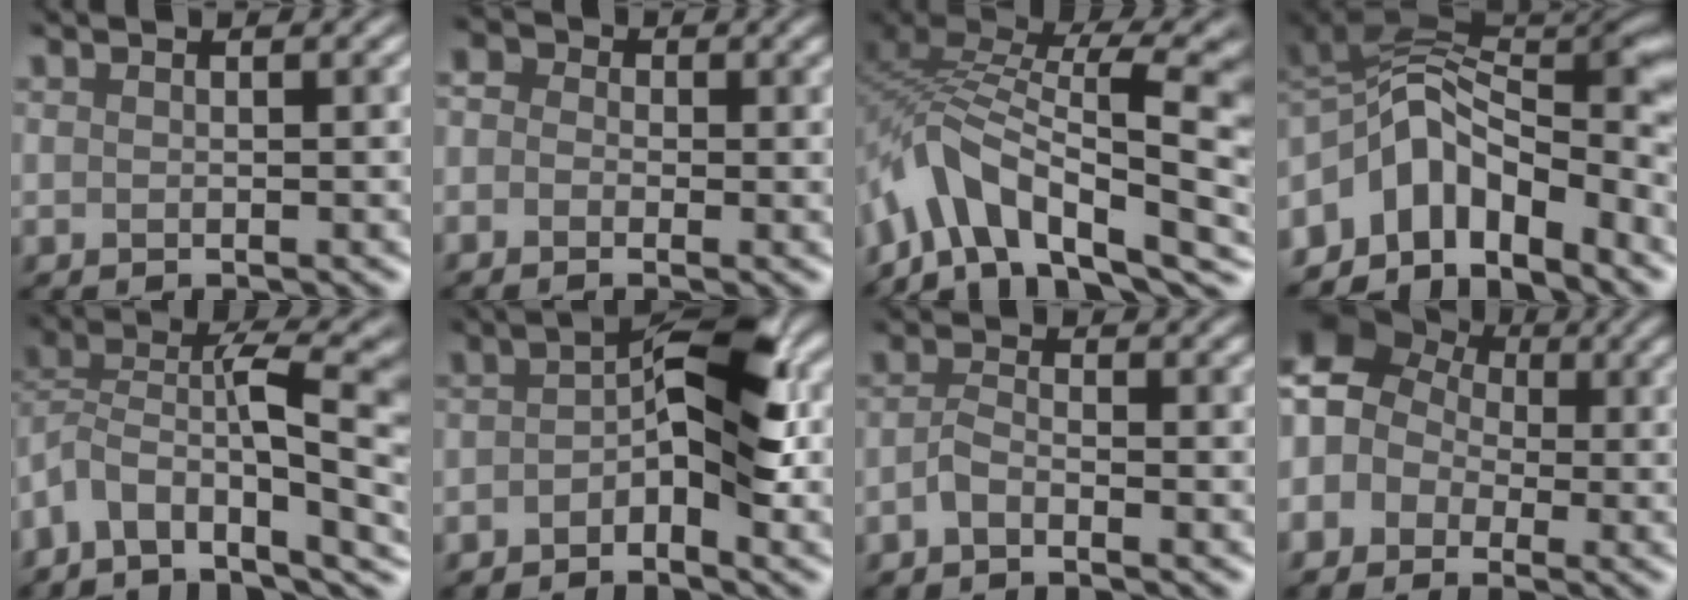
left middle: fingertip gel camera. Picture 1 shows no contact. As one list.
[{"total": 1.6, "force": [-1.4, 0.1, -0.7], "torque": [-0.008, 0.004, -0.013]}, {"total": 8.7, "force": [-4.7, 4.0, 6.1], "torque": [-0.149, 0.018, -0.061]}, {"total": 7.6, "force": [-3.2, 3.9, 5.7], "torque": [-0.113, 0.017, -0.039]}, {"total": 8.8, "force": [-4.3, 3.3, 7.0], "torque": [-0.158, -0.001, -0.042]}, {"total": 3.7, "force": [-1.7, 0.3, 3.2], "torque": [-0.081, 0.012, -0.016]}, {"total": 2.2, "force": [-1.8, -1.0, -0.8], "torque": [-0.020, 0.003, -0.017]}, {"total": 4.0, "force": [-1.0, 3.7, 1.3], "torque": [-0.061, 0.011, -0.005]}]